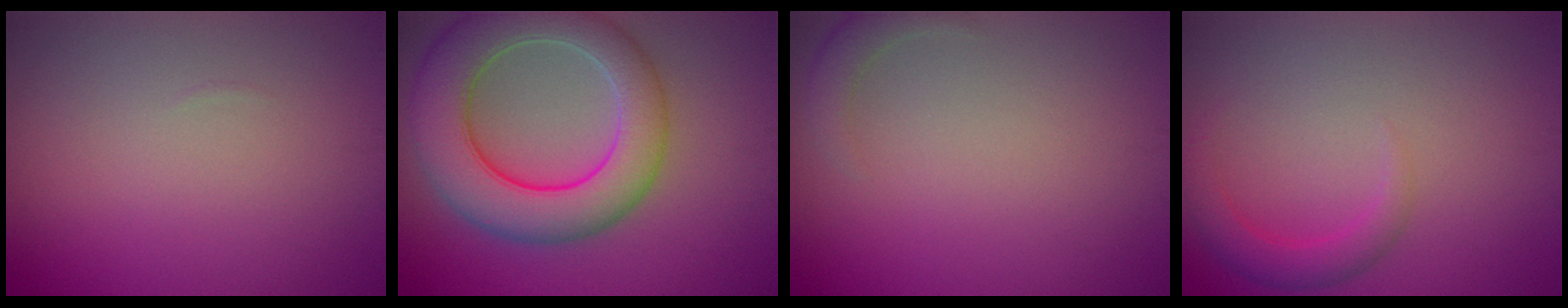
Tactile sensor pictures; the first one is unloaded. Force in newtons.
{"total": 9.0, "press": 9.0, "slide": 0.6}
{"total": 1.6, "press": 1.6, "slide": 0.3}
{"total": 2.4, "press": 2.4, "slide": 0.1}